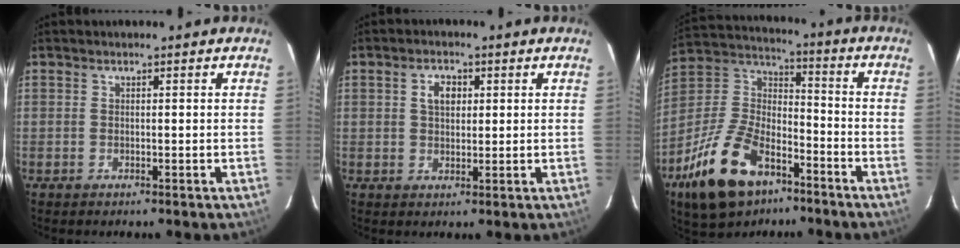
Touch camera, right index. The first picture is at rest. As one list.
[{"total": 3.9, "force": [1.2, 2.6, 2.6], "torque": [-0.044, 0.010, 0.022]}, {"total": 20.5, "force": [-11.6, 11.1, 12.8], "torque": [-0.272, 0.006, -0.201]}]